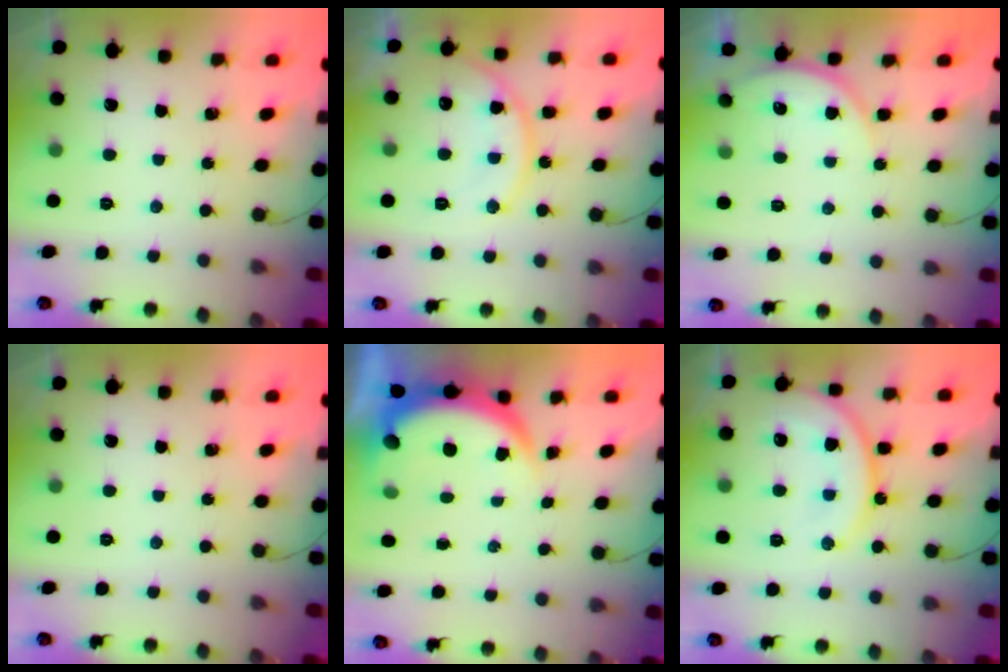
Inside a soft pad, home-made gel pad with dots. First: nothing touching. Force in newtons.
{"total": 12.8, "press": 12.7, "slide": 0.7}
{"total": 5.8, "press": 5.8, "slide": 0.7}
{"total": 0.0}
{"total": 5.2, "press": 5.1, "slide": 0.8}
{"total": 14.6, "press": 14.6, "slide": 1.3}